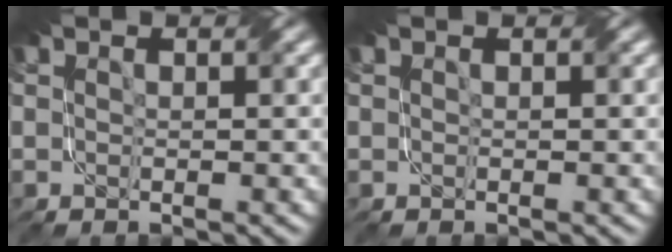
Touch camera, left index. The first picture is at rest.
{"total": 0.0}